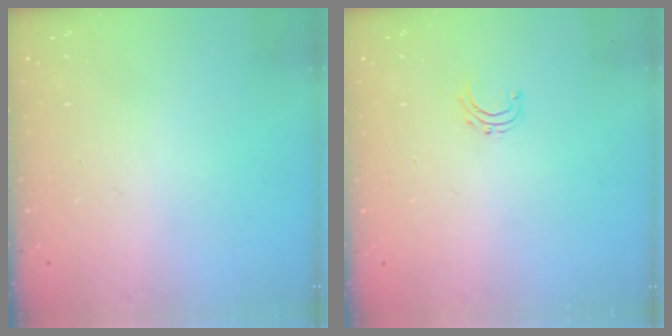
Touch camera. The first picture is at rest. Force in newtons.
{"total": 3.7, "press": 3.7, "slide": 0.3}